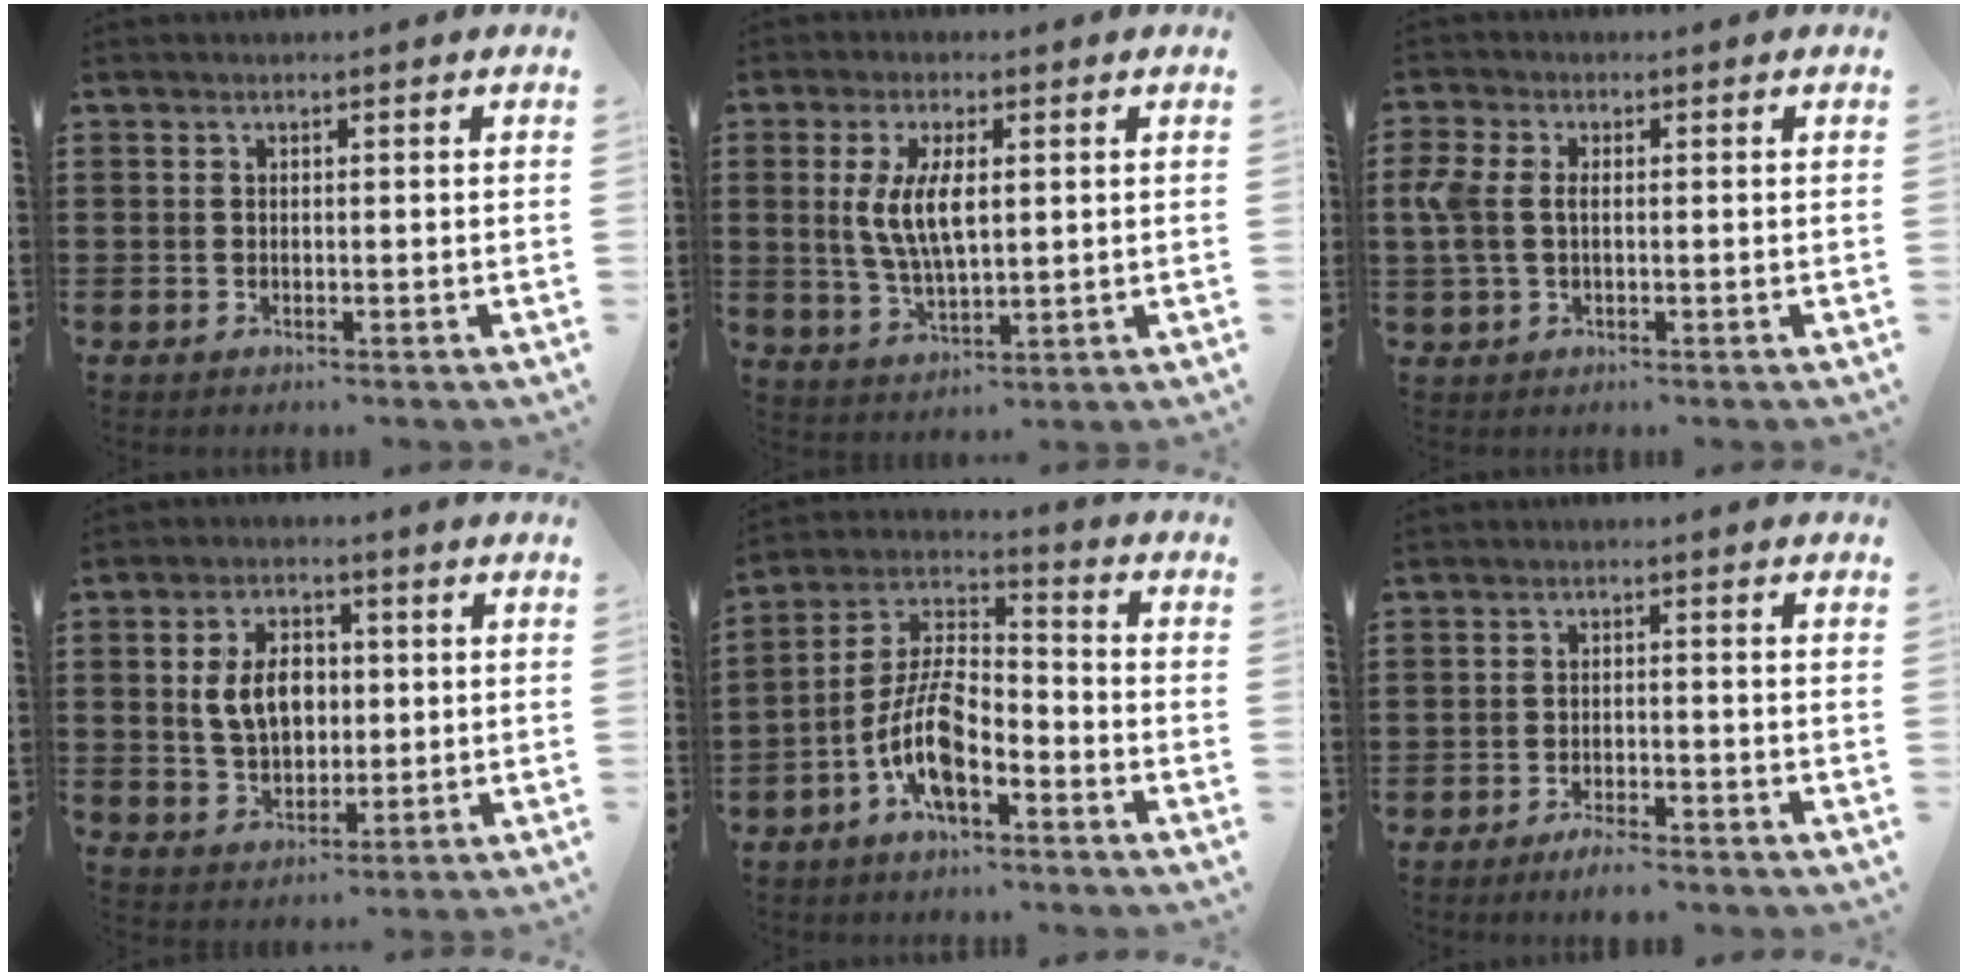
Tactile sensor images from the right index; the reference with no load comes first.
{"total": 7.3, "force": [1.1, 2.9, 6.6], "torque": [-0.137, 0.006, 0.017]}
{"total": 4.2, "force": [0.2, 2.7, 3.3], "torque": [-0.098, -0.003, -0.006]}
{"total": 7.2, "force": [0.8, 4.9, 5.2], "torque": [-0.110, 0.007, 0.004]}
{"total": 10.4, "force": [-4.8, 4.4, 8.0], "torque": [-0.195, -0.006, -0.098]}
{"total": 2.6, "force": [-2.4, 0.3, 0.8], "torque": [-0.017, 0.005, -0.047]}